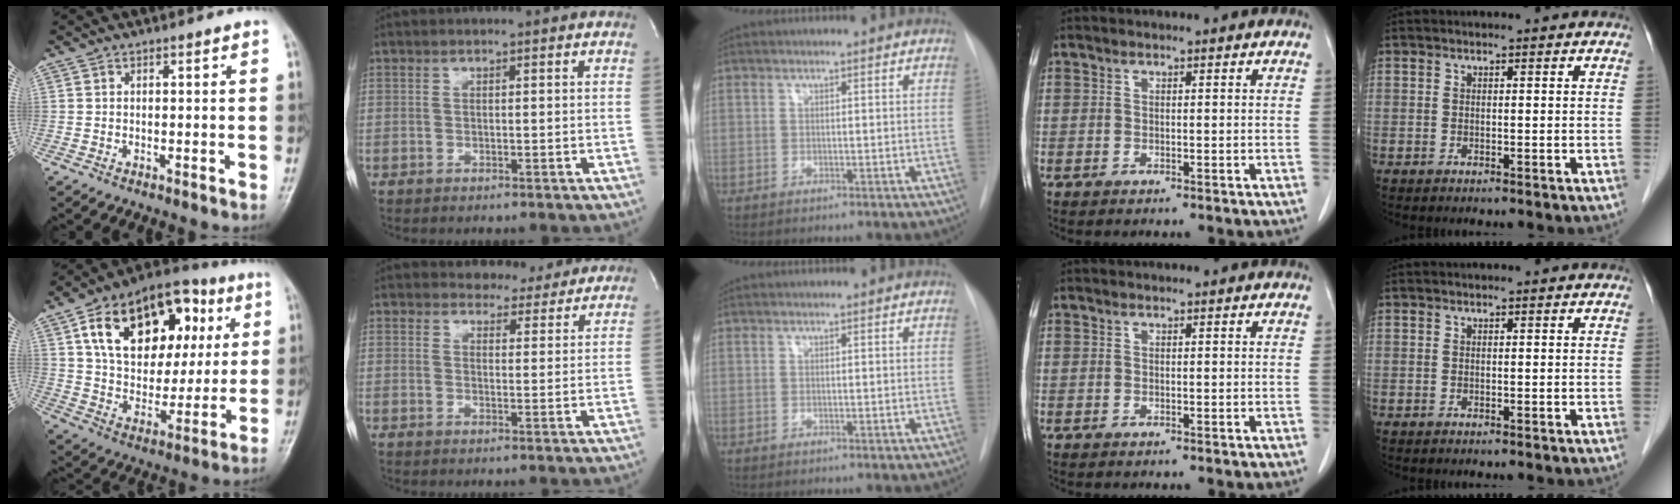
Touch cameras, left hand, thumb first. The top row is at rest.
{"thumb": {"total": 23.8, "force": [8.1, 15.1, 16.5], "torque": [-0.222, 0.004, 0.127]}, "index": {"total": 5.7, "force": [5.3, 2.0, 0.1], "torque": [0.004, -0.003, 0.059]}}